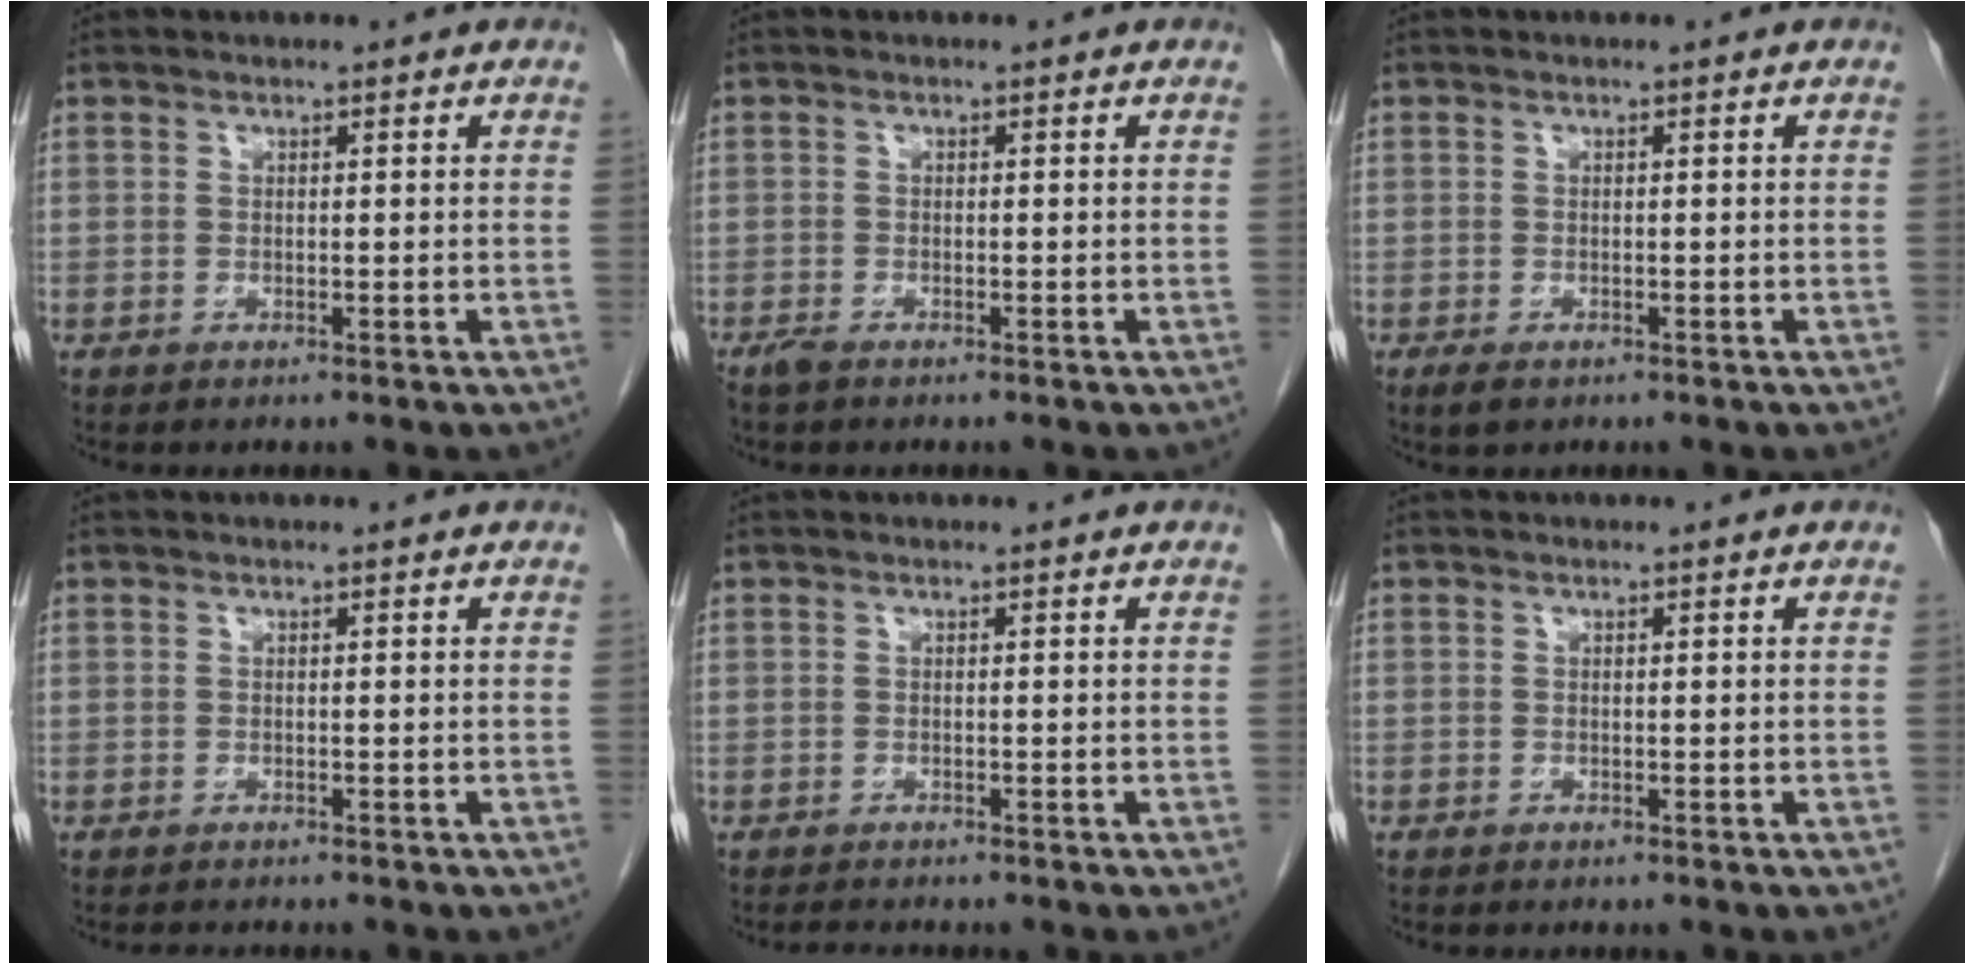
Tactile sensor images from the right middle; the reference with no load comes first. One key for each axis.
{"total": 1.4, "fx": -1.1, "fy": 0.4, "fz": 0.7, "tx": -0.021, "ty": -0.004, "tz": -0.020}
{"total": 1.8, "fx": -1.1, "fy": 0.9, "fz": 1.1, "tx": -0.026, "ty": -0.003, "tz": -0.011}
{"total": 1.4, "fx": -1.3, "fy": 0.2, "fz": 0.4, "tx": -0.012, "ty": -0.006, "tz": -0.016}
{"total": 1.3, "fx": -1.3, "fy": 0.0, "fz": 0.3, "tx": -0.014, "ty": -0.008, "tz": -0.019}
{"total": 0.0}